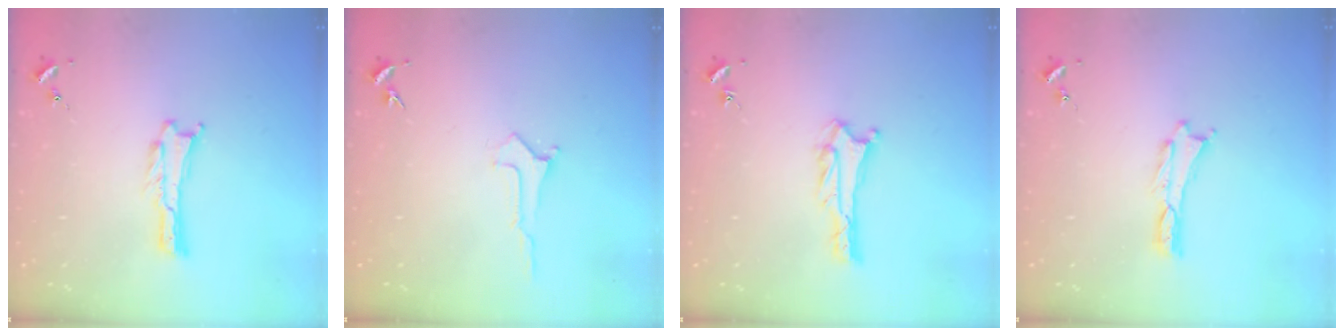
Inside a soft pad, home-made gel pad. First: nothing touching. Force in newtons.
{"total": 0.0}
{"total": 3.4, "press": 3.4, "slide": 0.2}
{"total": 0.0}